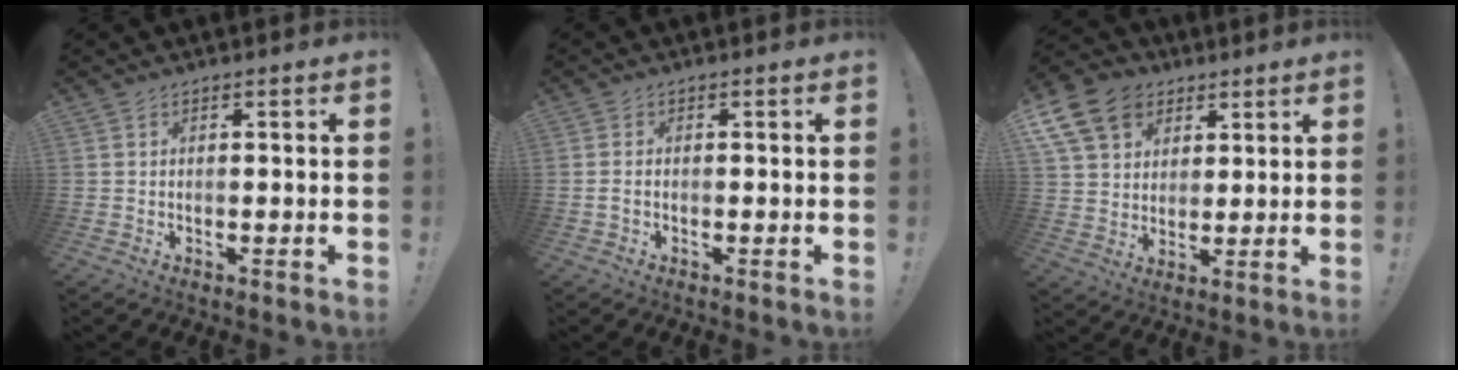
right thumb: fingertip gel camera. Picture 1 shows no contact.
{"total": 1.3, "force": [-0.3, 0.7, 1.0], "torque": [-0.022, 0.005, -0.004]}
{"total": 14.8, "force": [7.0, 11.1, 6.7], "torque": [-0.104, -0.033, 0.141]}